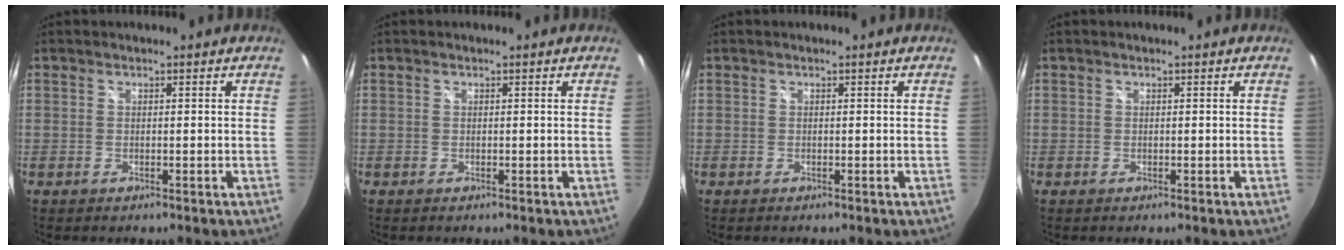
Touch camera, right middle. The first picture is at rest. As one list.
[{"total": 0.0}, {"total": 0.0}, {"total": 0.0}]